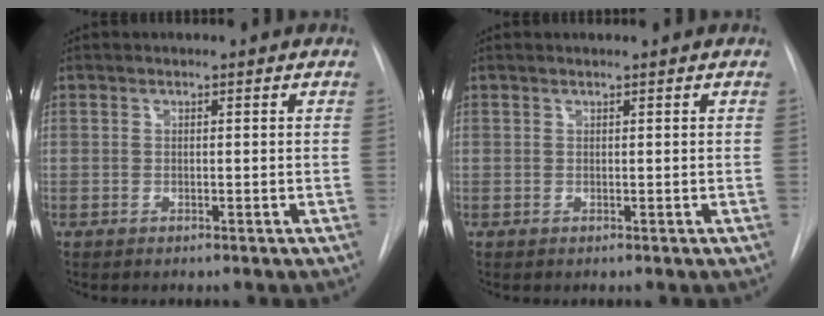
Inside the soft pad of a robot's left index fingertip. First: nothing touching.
{"total": 0.0}